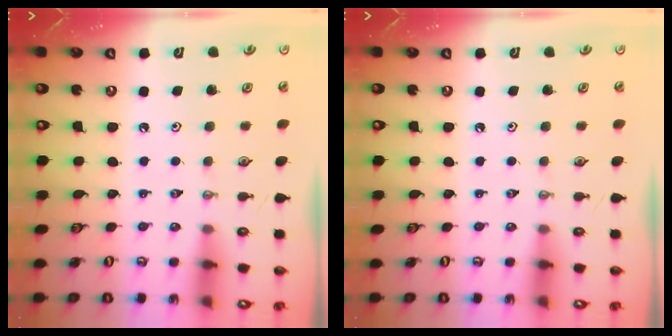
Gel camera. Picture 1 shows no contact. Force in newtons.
{"total": 0.0}